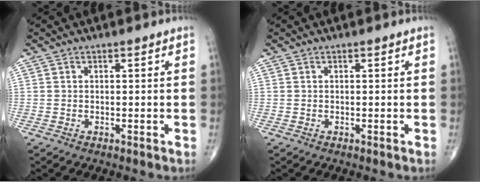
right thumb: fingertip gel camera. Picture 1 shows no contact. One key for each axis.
{"total": 0.0}